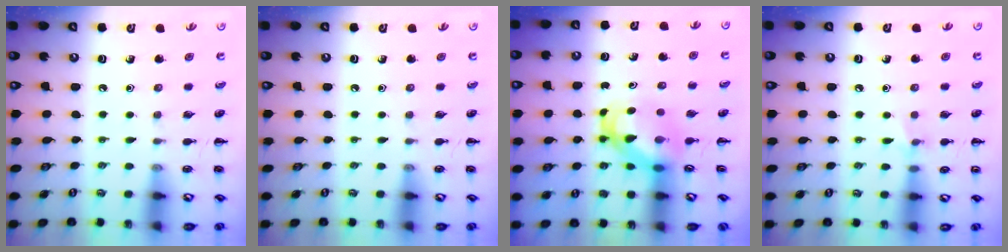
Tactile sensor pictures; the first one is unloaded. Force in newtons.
{"total": 0.0}
{"total": 4.9, "press": 4.7, "slide": 1.2}
{"total": 5.3, "press": 5.0, "slide": 1.8}